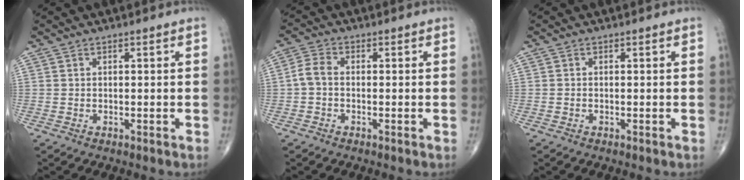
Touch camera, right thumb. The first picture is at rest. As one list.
[{"total": 3.4, "force": [-0.6, 2.2, 2.6], "torque": [-0.053, 0.010, -0.020]}, {"total": 0.0}]